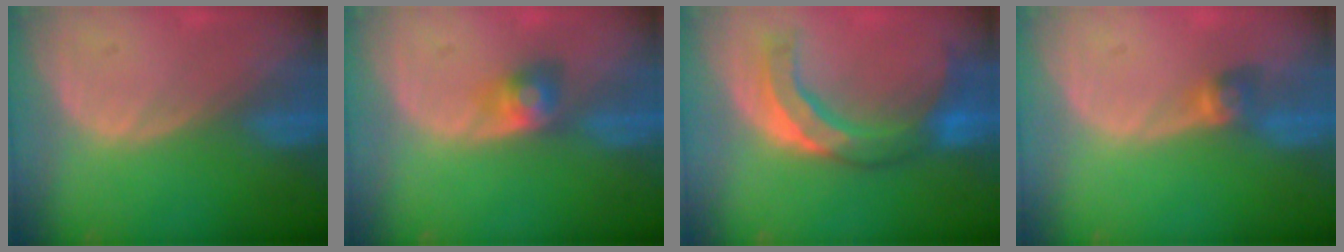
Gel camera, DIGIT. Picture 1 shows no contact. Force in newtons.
{"total": 3.1, "press": 3.1, "slide": 0.1}
{"total": 8.4, "press": 8.3, "slide": 1.2}
{"total": 2.7, "press": 2.5, "slide": 0.9}